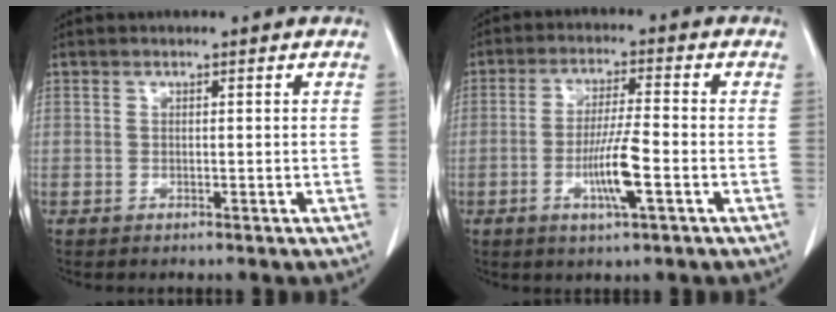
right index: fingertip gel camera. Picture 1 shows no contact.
{"total": 7.4, "force": [-2.5, 0.1, 7.0], "torque": [-0.131, -0.008, -0.046]}